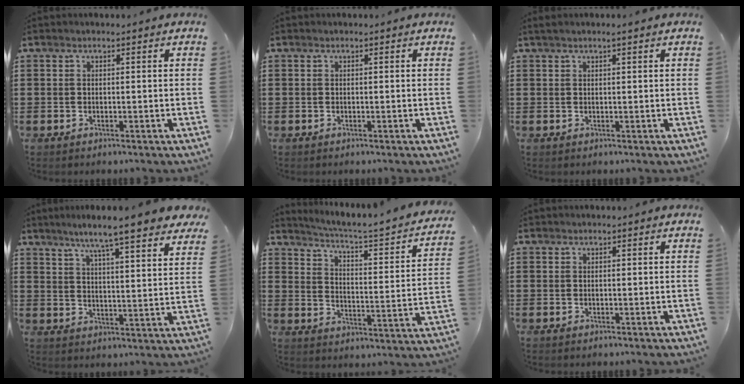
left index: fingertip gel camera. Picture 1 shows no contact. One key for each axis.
{"total": 0.0}
{"total": 1.0, "fx": 0.5, "fy": -0.1, "fz": 0.9, "tx": -0.017, "ty": 0.001, "tz": 0.009}
{"total": 7.4, "fx": 6.4, "fy": -0.6, "fz": 3.7, "tx": -0.089, "ty": -0.033, "tz": 0.103}
{"total": 2.7, "fx": 2.2, "fy": -0.3, "fz": 1.5, "tx": -0.047, "ty": -0.030, "tz": 0.023}
{"total": 0.0}